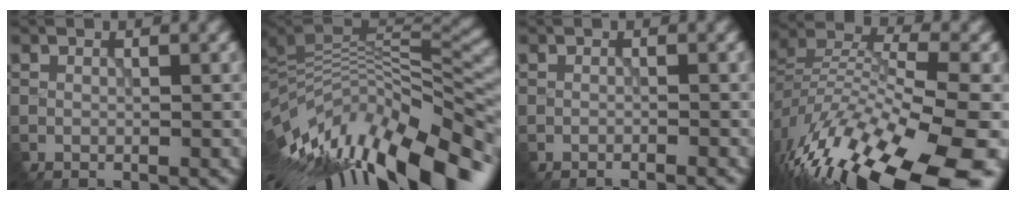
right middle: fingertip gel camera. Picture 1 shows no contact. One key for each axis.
{"total": 14.0, "fx": -4.7, "fy": 5.0, "fz": 12.2, "tx": -0.223, "ty": -0.005, "tz": -0.075}
{"total": 1.4, "fx": -1.4, "fy": -0.1, "fz": 0.0, "tx": -0.011, "ty": -0.002, "tz": -0.022}
{"total": 15.2, "fx": -9.8, "fy": 5.1, "fz": 10.5, "tx": -0.241, "ty": -0.018, "tz": -0.162}